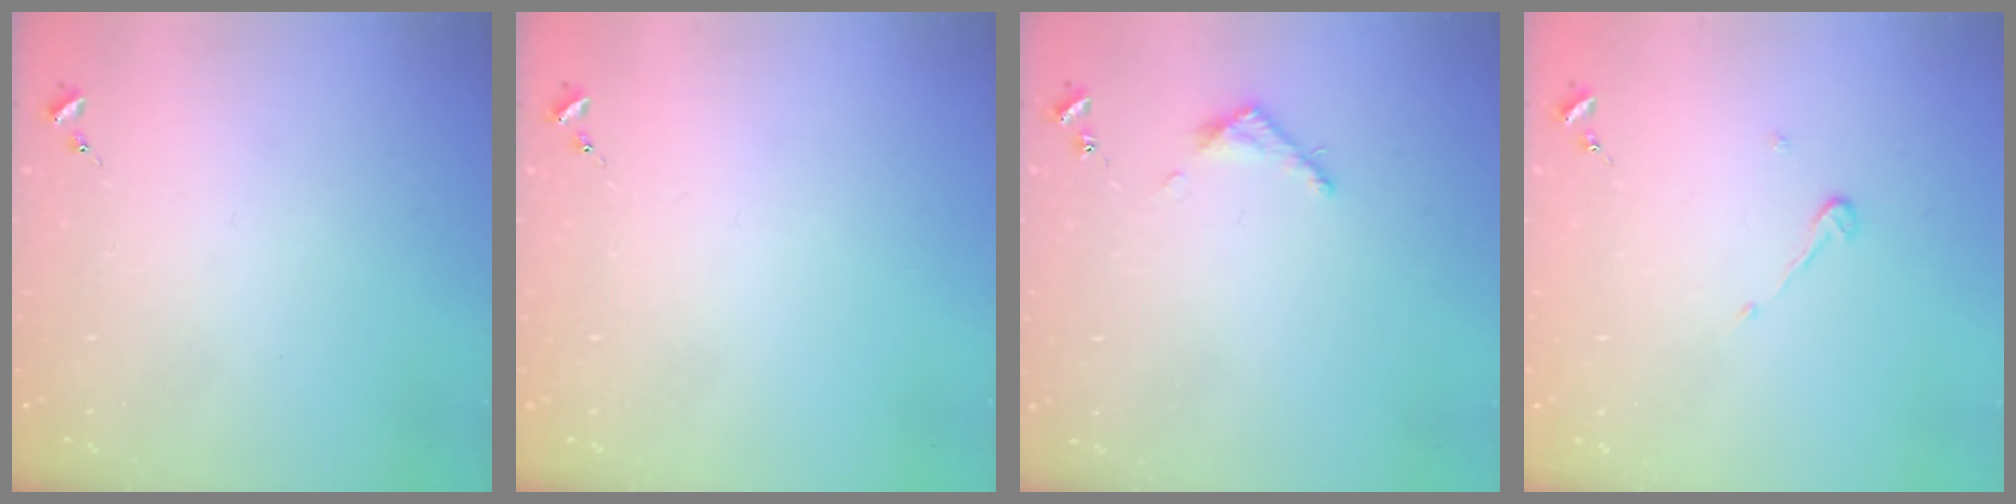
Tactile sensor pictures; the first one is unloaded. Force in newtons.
{"total": 0.0}
{"total": 3.5, "press": 3.5, "slide": 0.3}
{"total": 3.9, "press": 3.9, "slide": 0.3}